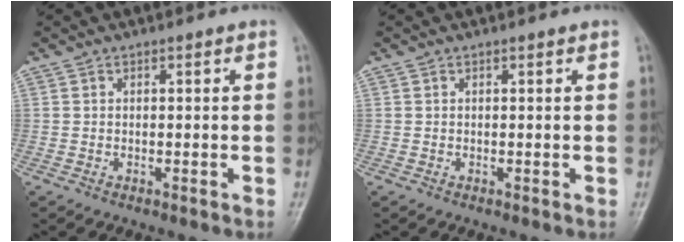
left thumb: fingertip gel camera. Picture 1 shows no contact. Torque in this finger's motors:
{"motor_torque": [0.00, 0.00, 0.00, 0.00, 0.00]}